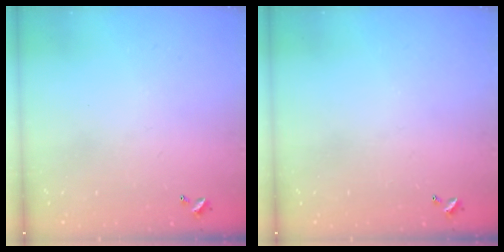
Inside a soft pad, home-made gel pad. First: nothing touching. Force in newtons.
{"total": 0.0}